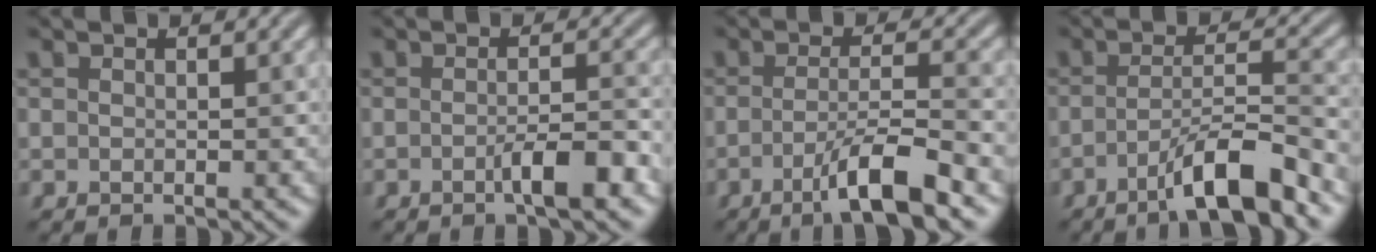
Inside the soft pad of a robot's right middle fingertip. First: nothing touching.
{"total": 3.2, "force": [-1.3, 0.6, 2.8], "torque": [-0.045, 0.006, -0.025]}
{"total": 6.0, "force": [-2.8, 0.9, 5.2], "torque": [-0.086, 0.004, -0.055]}
{"total": 6.4, "force": [-3.7, 1.0, 5.2], "torque": [-0.078, 0.012, -0.065]}